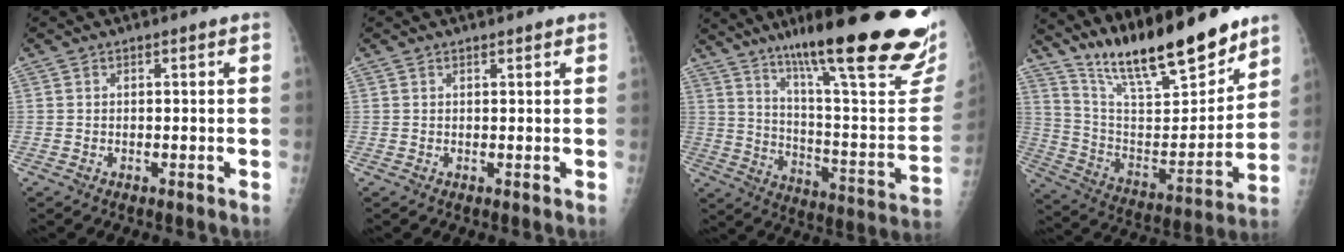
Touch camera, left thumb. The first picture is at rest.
{"total": 0.8, "force": [0.7, 0.2, 0.5], "torque": [-0.006, -0.003, 0.010]}
{"total": 32.7, "force": [21.4, 5.8, 24.1], "torque": [-0.292, -0.077, 0.313]}
{"total": 21.4, "force": [17.3, 4.7, 11.7], "torque": [-0.161, -0.100, 0.304]}